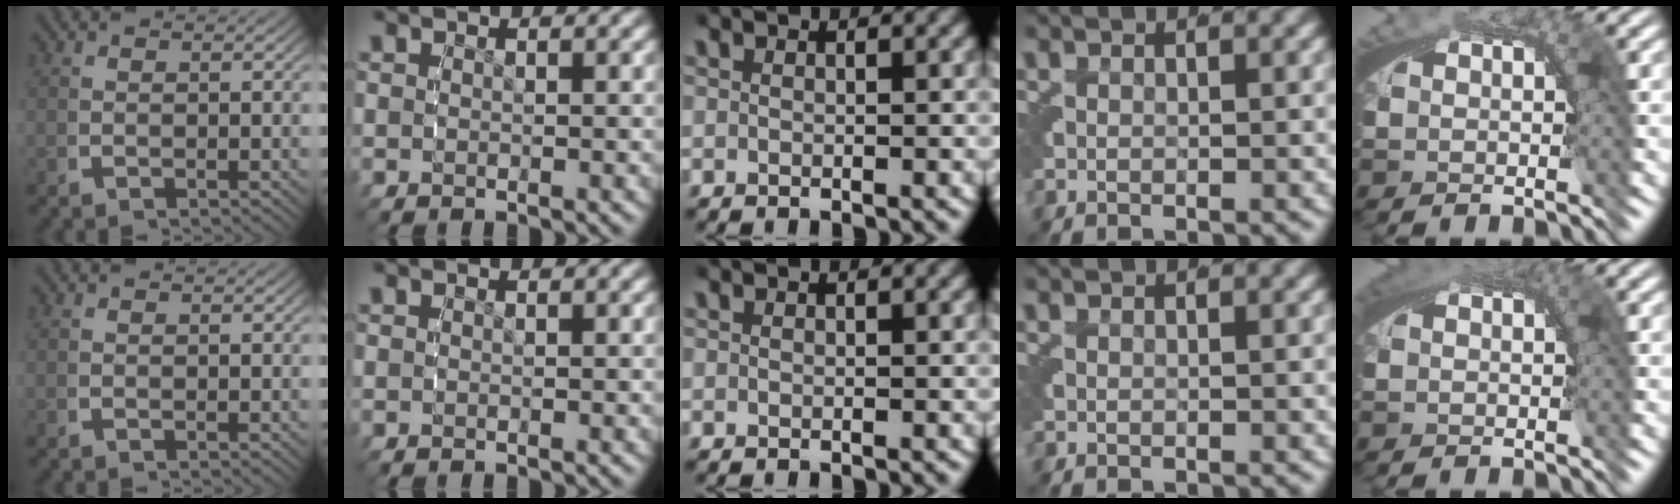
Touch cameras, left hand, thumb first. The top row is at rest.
{"little": {"total": 0.7, "force": [0.2, 0.4, 0.5], "torque": [-0.009, -0.006, 0.005]}}